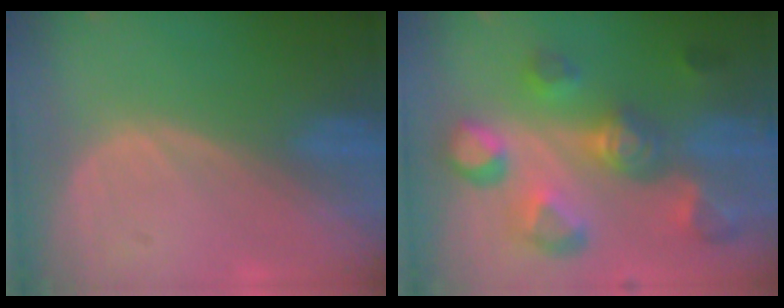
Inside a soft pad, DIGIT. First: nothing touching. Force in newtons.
{"total": 11.0, "press": 9.9, "slide": 4.9}